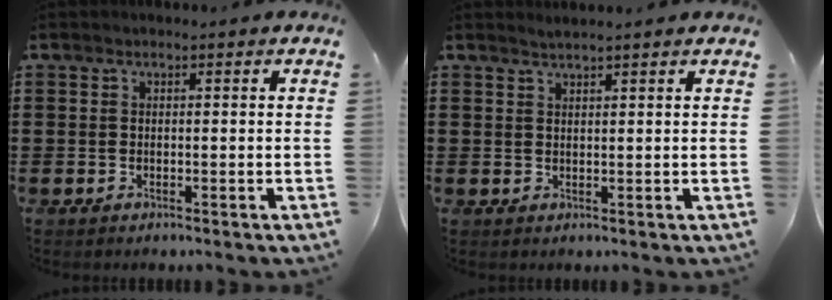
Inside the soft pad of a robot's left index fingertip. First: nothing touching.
{"total": 1.2, "force": [1.2, -0.2, 0.3], "torque": [-0.006, 0.001, 0.023]}